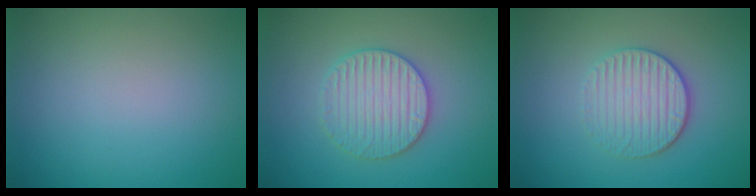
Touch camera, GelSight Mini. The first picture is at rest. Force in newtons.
{"total": 3.7, "press": 3.6, "slide": 0.8}
{"total": 3.7, "press": 3.1, "slide": 2.0}